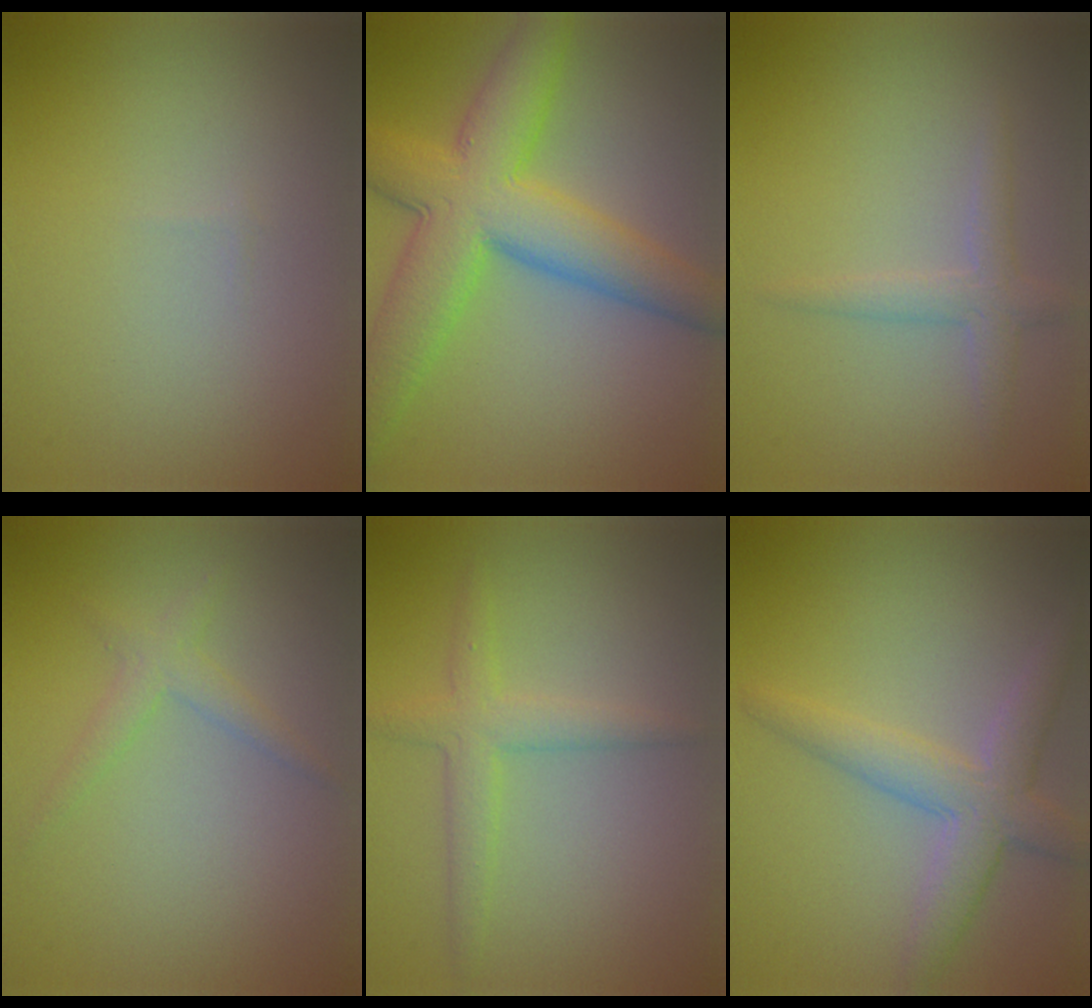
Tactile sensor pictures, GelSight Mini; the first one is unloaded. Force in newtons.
{"total": 9.3, "press": 9.3, "slide": 0.3}
{"total": 1.9, "press": 1.9, "slide": 0.1}
{"total": 1.8, "press": 1.8, "slide": 0.1}
{"total": 2.7, "press": 2.7, "slide": 0.1}
{"total": 4.2, "press": 4.2, "slide": 0.3}